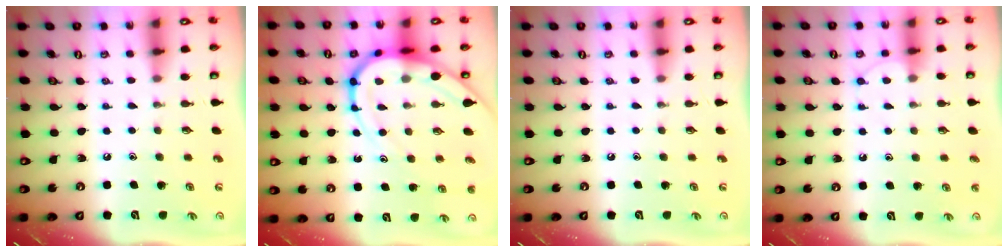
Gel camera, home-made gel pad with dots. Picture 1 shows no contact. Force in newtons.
{"total": 12.5, "press": 12.5, "slide": 1.3}
{"total": 0.0}
{"total": 6.2, "press": 6.1, "slide": 0.4}